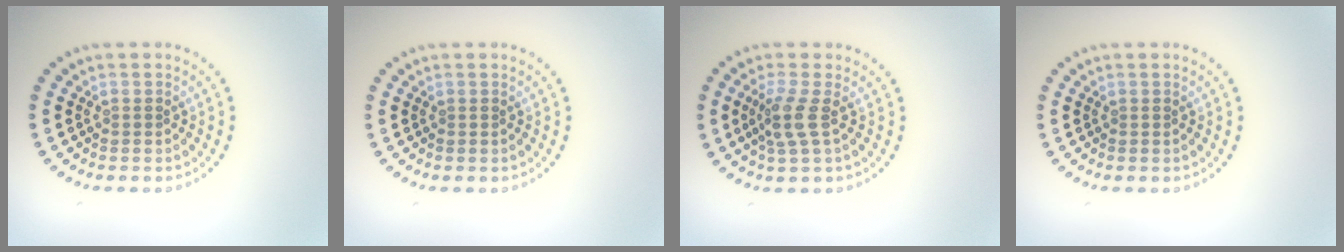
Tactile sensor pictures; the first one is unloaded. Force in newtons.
{"total": 0.0}
{"total": 2.3, "press": 1.9, "slide": 1.4}
{"total": 0.0}